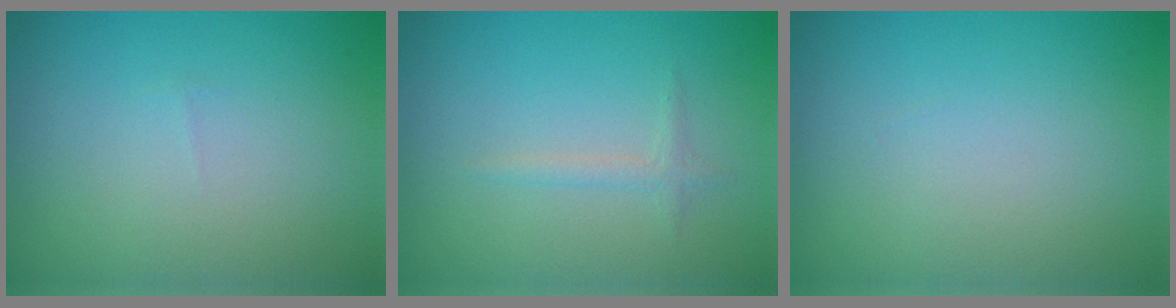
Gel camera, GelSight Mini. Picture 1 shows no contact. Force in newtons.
{"total": 1.0, "press": 1.0, "slide": 0.0}
{"total": 0.0}